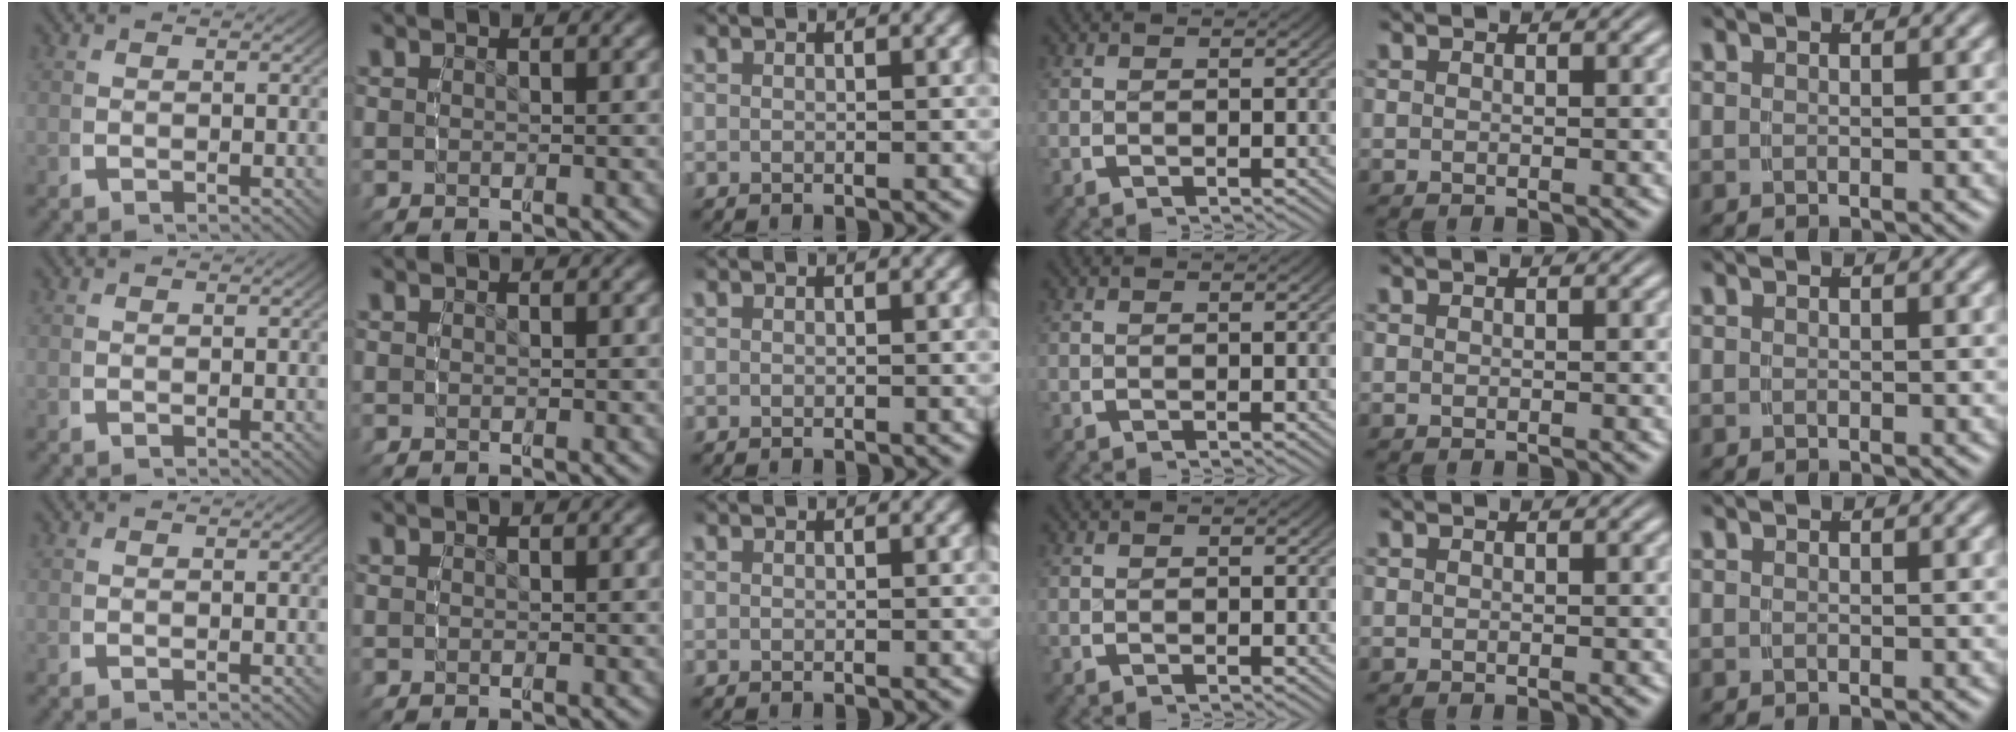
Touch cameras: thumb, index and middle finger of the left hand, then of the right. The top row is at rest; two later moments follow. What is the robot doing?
{"motion": "reach", "object": "shirt"}